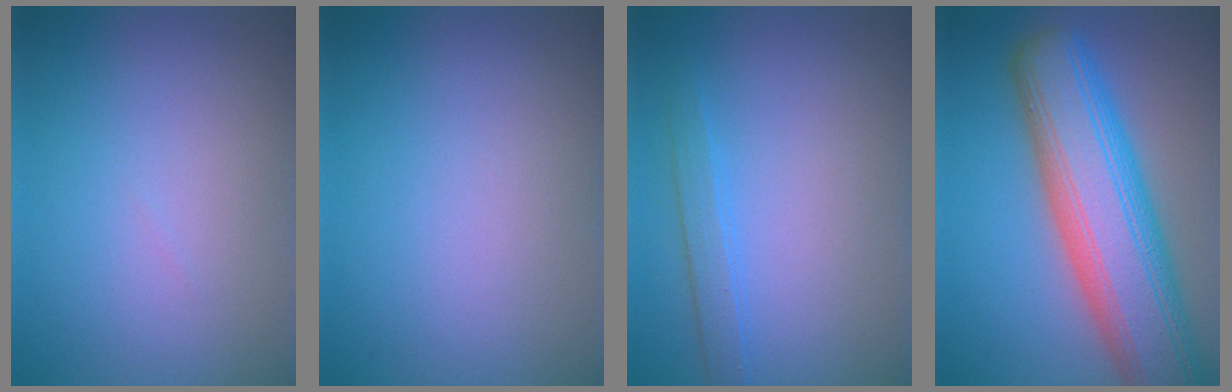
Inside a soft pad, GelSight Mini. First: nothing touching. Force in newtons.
{"total": 0.0}
{"total": 1.7, "press": 1.7, "slide": 0.1}
{"total": 12.1, "press": 12.1, "slide": 0.7}